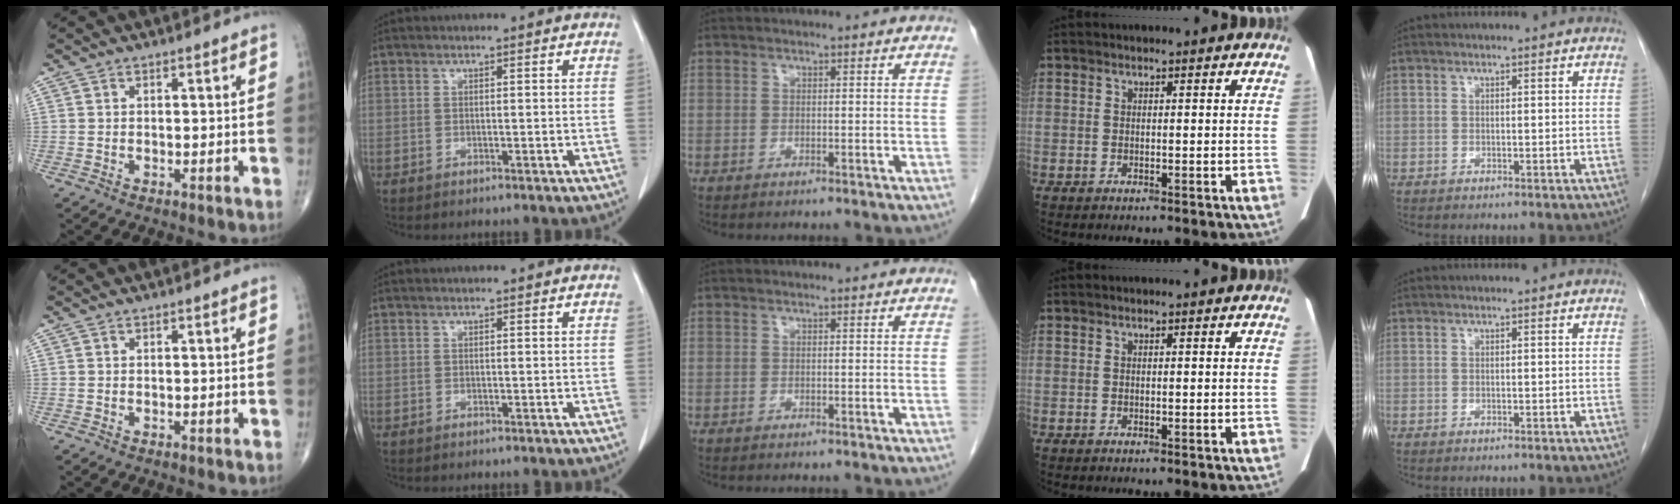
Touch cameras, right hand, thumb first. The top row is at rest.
{}